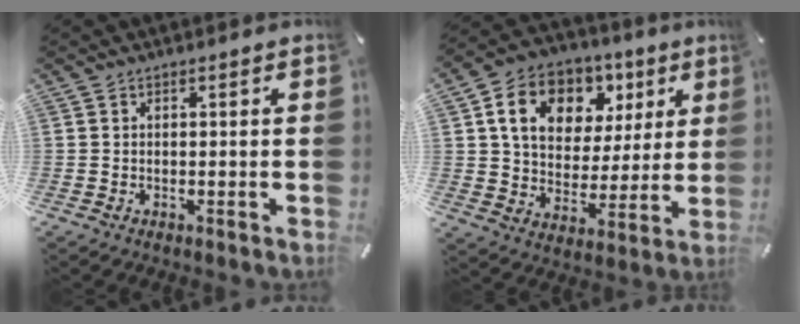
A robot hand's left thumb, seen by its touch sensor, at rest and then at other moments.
{"total": 14.7, "force": [6.3, 11.2, 7.1], "torque": [-0.117, -0.017, 0.117]}